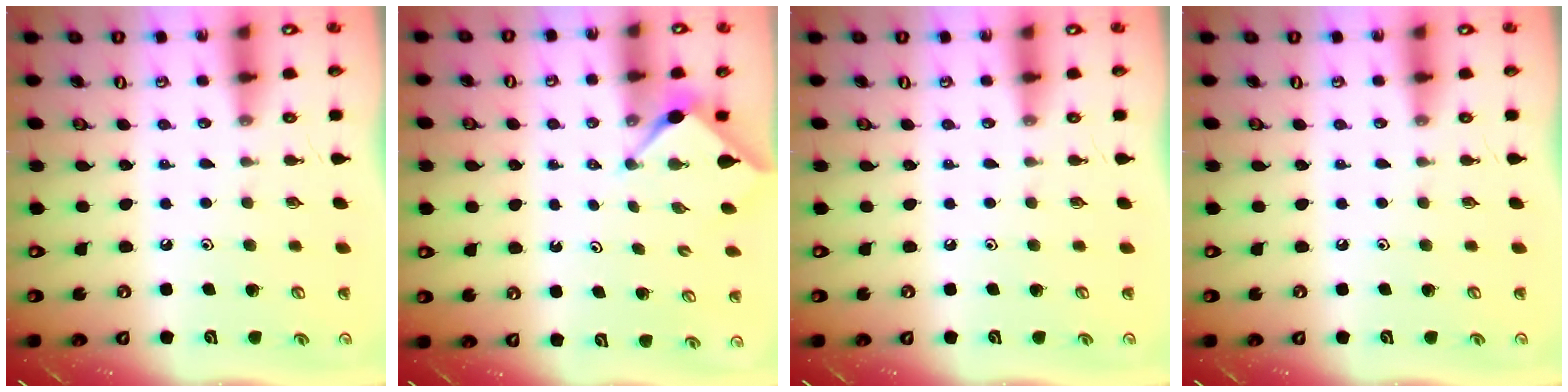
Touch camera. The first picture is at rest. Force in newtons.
{"total": 3.0, "press": 3.0, "slide": 0.3}
{"total": 0.0}
{"total": 0.0}